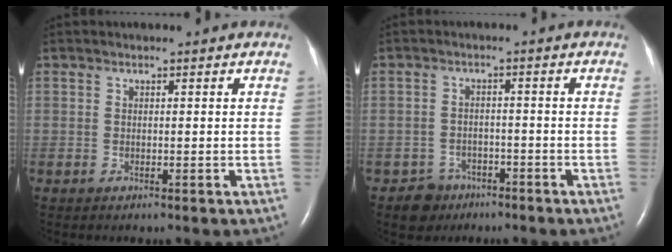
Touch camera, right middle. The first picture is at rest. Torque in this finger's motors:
{"motor_torque": [0.23, -0.43, 0.04, 0.01]}